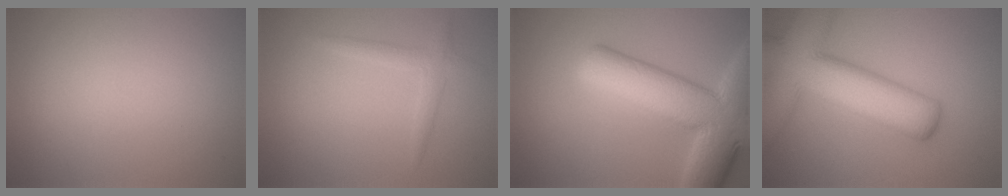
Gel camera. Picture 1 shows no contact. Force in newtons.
{"total": 1.7, "press": 1.7, "slide": 0.0}
{"total": 10.5, "press": 10.5, "slide": 0.8}
{"total": 11.3, "press": 11.2, "slide": 0.8}